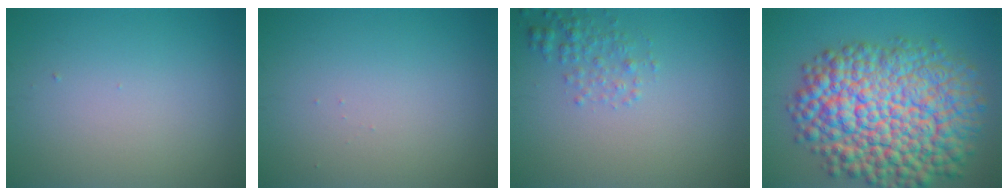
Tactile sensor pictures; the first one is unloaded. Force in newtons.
{"total": 0.0}
{"total": 1.9, "press": 1.9, "slide": 0.1}
{"total": 15.5, "press": 15.5, "slide": 0.5}